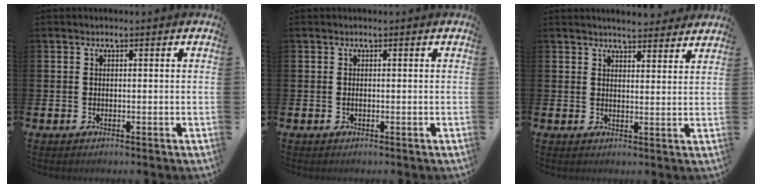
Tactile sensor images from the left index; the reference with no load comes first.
{"total": 0.0}
{"total": 4.2, "force": [4.2, 0.3, 0.2], "torque": [-0.001, -0.026, 0.075]}